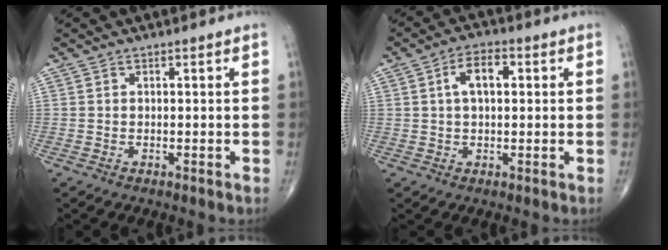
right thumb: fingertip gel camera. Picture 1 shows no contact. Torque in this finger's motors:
{"motor_torque": [0.18, 0.93, 0.84, 0.27, 0.04]}